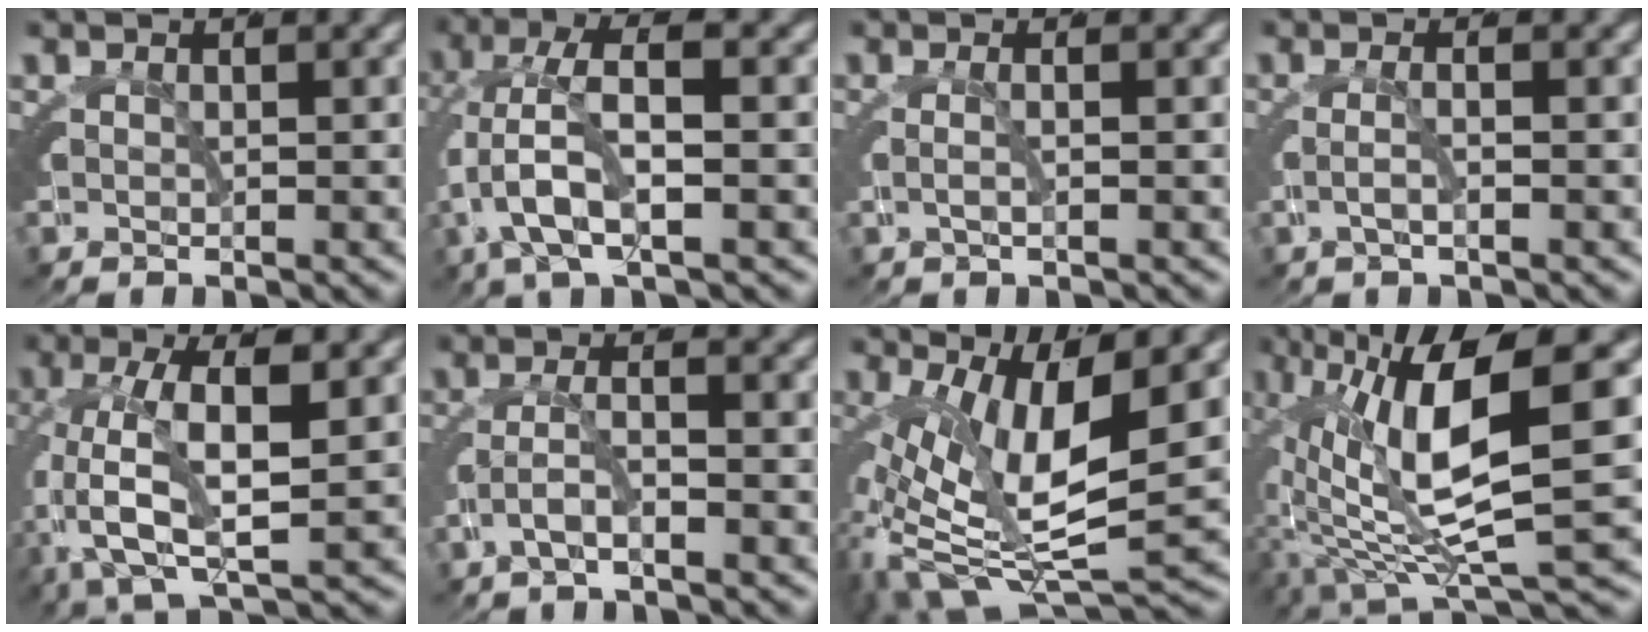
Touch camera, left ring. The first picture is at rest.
{"total": 5.9, "force": [-0.3, 2.7, 5.3], "torque": [-0.114, 0.004, -0.011]}
{"total": 0.8, "force": [-0.4, -0.6, 0.4], "torque": [-0.010, 0.002, -0.008]}
{"total": 1.0, "force": [-0.7, -0.4, 0.7], "torque": [-0.016, 0.004, -0.014]}
{"total": 8.1, "force": [-1.7, 4.1, 6.7], "torque": [-0.147, -0.027, -0.011]}
{"total": 2.1, "force": [-1.2, 0.6, 1.7], "torque": [-0.031, 0.004, -0.026]}
{"total": 8.8, "force": [-2.5, 3.9, 7.5], "torque": [-0.129, -0.034, -0.024]}
{"total": 11.5, "force": [-1.3, 5.0, 10.3], "torque": [-0.179, -0.017, -0.008]}